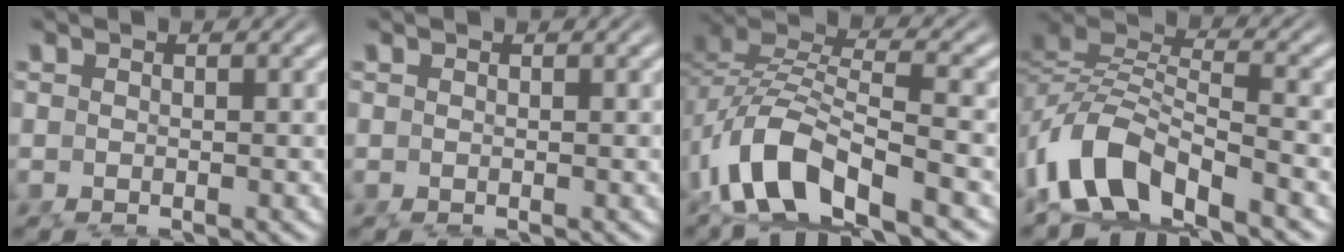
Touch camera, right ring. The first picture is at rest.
{"total": 0.0}
{"total": 7.4, "force": [-2.4, 3.8, 5.8], "torque": [-0.128, -0.013, -0.036]}
{"total": 6.5, "force": [-2.9, 4.0, 4.2], "torque": [-0.098, -0.020, -0.046]}